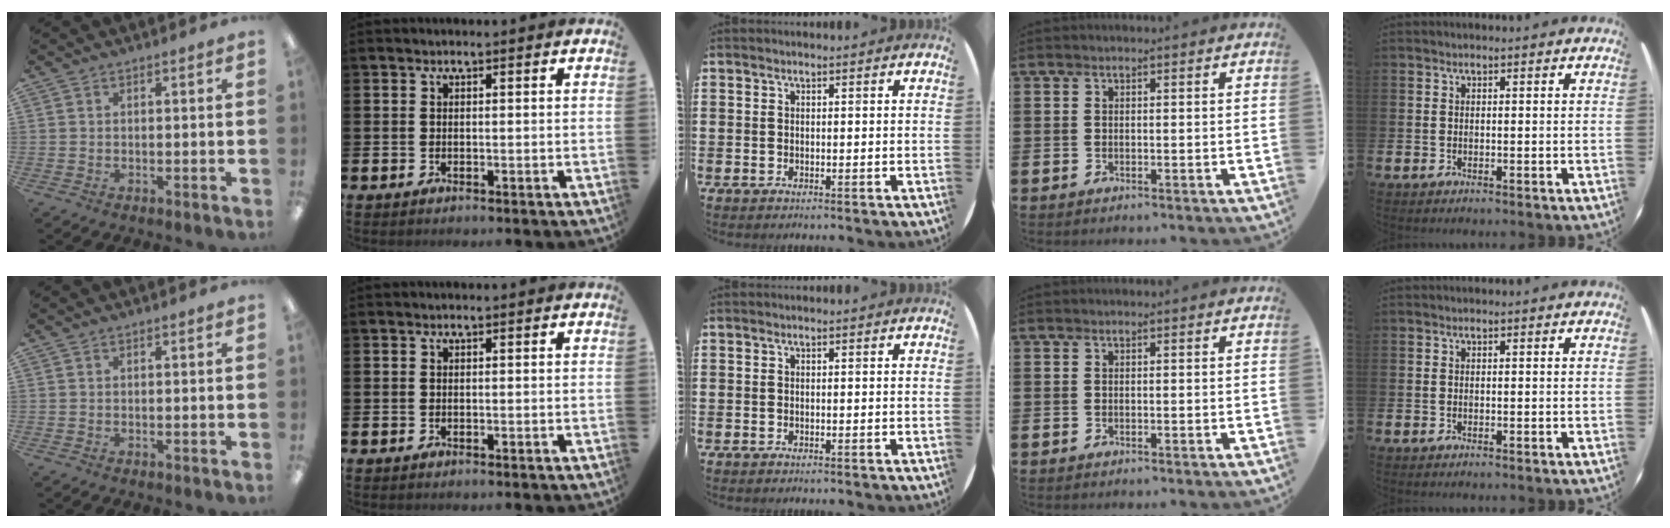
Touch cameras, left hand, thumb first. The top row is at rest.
{}